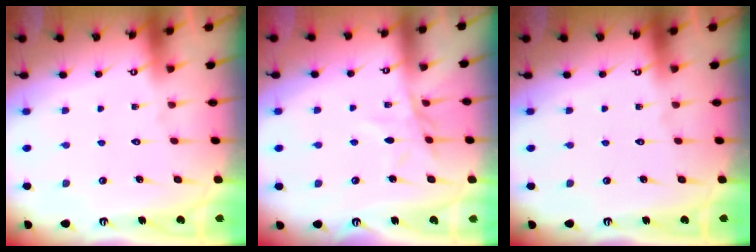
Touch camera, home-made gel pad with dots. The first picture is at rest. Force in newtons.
{"total": 7.3, "press": 7.3, "slide": 0.6}
{"total": 0.0}